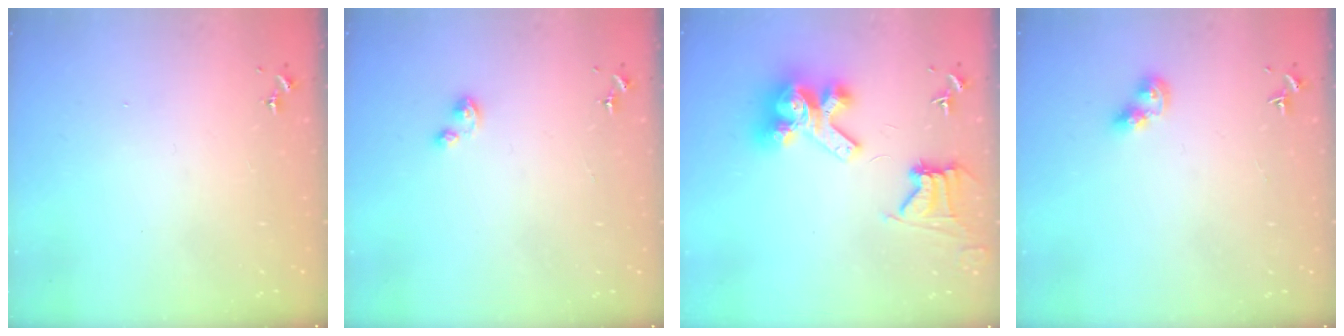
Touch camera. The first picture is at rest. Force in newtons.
{"total": 2.9, "press": 2.9, "slide": 0.3}
{"total": 14.5, "press": 14.3, "slide": 2.0}
{"total": 7.1, "press": 7.0, "slide": 0.8}